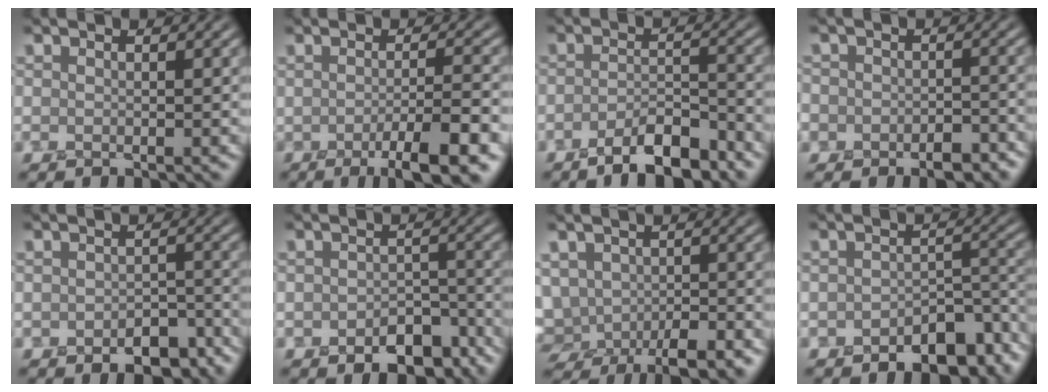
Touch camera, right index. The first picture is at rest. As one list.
[{"total": 6.5, "force": [-3.1, 1.5, 5.5], "torque": [-0.080, -0.003, -0.046]}, {"total": 4.9, "force": [-3.5, 1.2, 3.2], "torque": [-0.053, 0.004, -0.062]}, {"total": 5.5, "force": [-3.3, 3.7, 2.2], "torque": [-0.003, 0.000, -0.052]}, {"total": 4.8, "force": [-2.6, 2.7, 3.0], "torque": [-0.036, -0.011, -0.031]}, {"total": 5.6, "force": [-3.3, 3.1, 3.2], "torque": [-0.038, -0.013, -0.044]}, {"total": 8.0, "force": [-2.9, 5.1, 5.4], "torque": [-0.094, -0.023, -0.033]}, {"total": 7.0, "force": [-4.1, 3.7, 4.3], "torque": [-0.046, -0.008, -0.064]}]